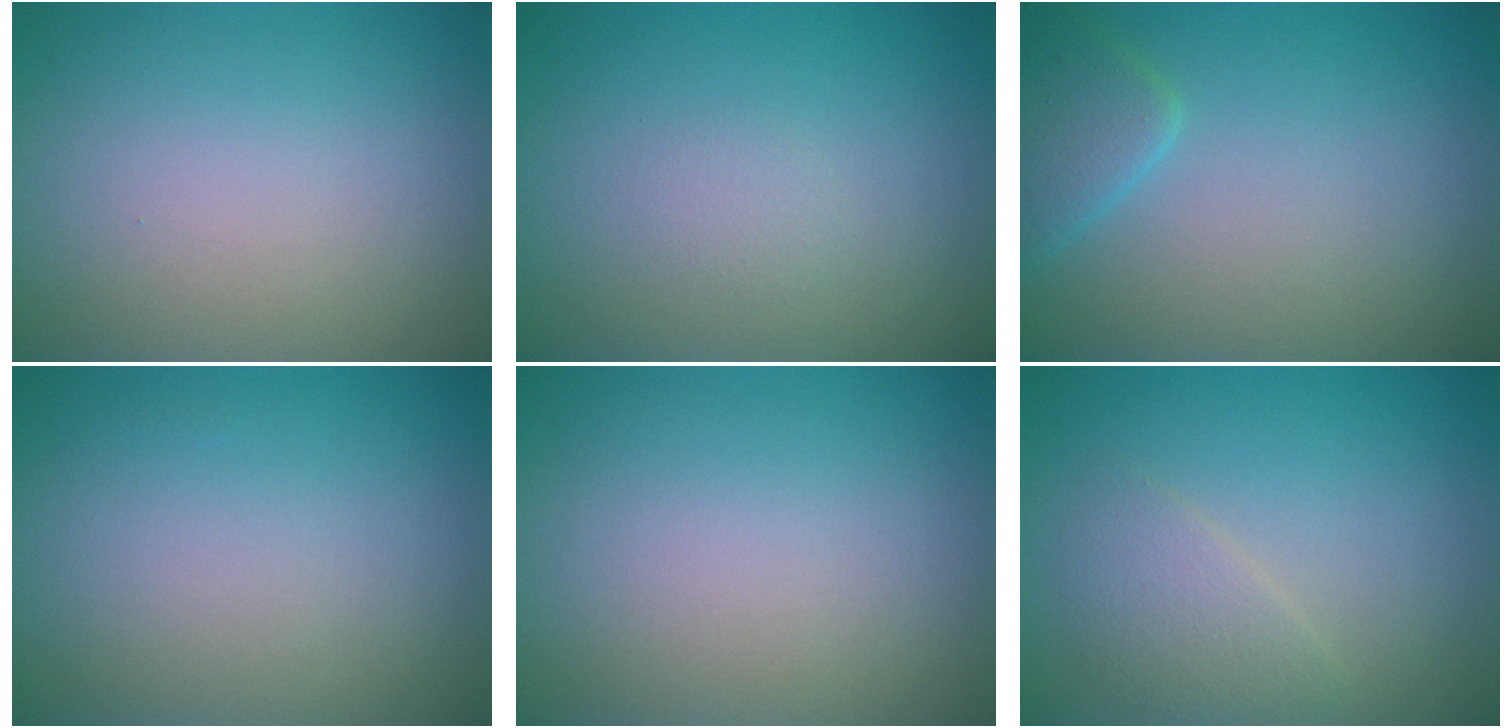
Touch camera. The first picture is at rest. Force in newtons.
{"total": 0.9, "press": 0.9, "slide": 0.0}
{"total": 2.7, "press": 2.7, "slide": 0.2}
{"total": 0.0}
{"total": 0.0}
{"total": 2.2, "press": 2.2, "slide": 0.1}